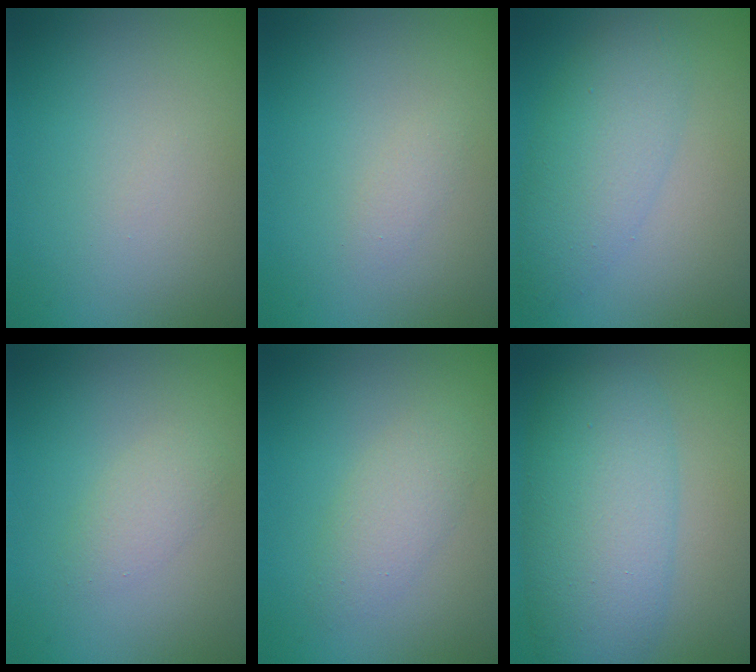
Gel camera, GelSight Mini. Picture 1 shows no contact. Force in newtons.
{"total": 0.7, "press": 0.7, "slide": 0.0}
{"total": 4.8, "press": 4.8, "slide": 0.0}
{"total": 1.6, "press": 1.6, "slide": 0.1}
{"total": 2.2, "press": 2.2, "slide": 0.1}
{"total": 7.6, "press": 7.6, "slide": 0.1}